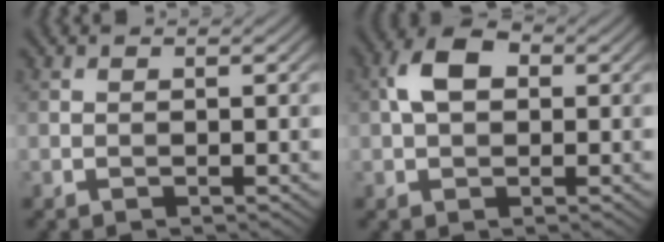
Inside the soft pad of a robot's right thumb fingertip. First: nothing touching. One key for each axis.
{"total": 5.2, "fx": 0.8, "fy": 3.3, "fz": 3.9, "tx": -0.081, "ty": 0.012, "tz": 0.006}